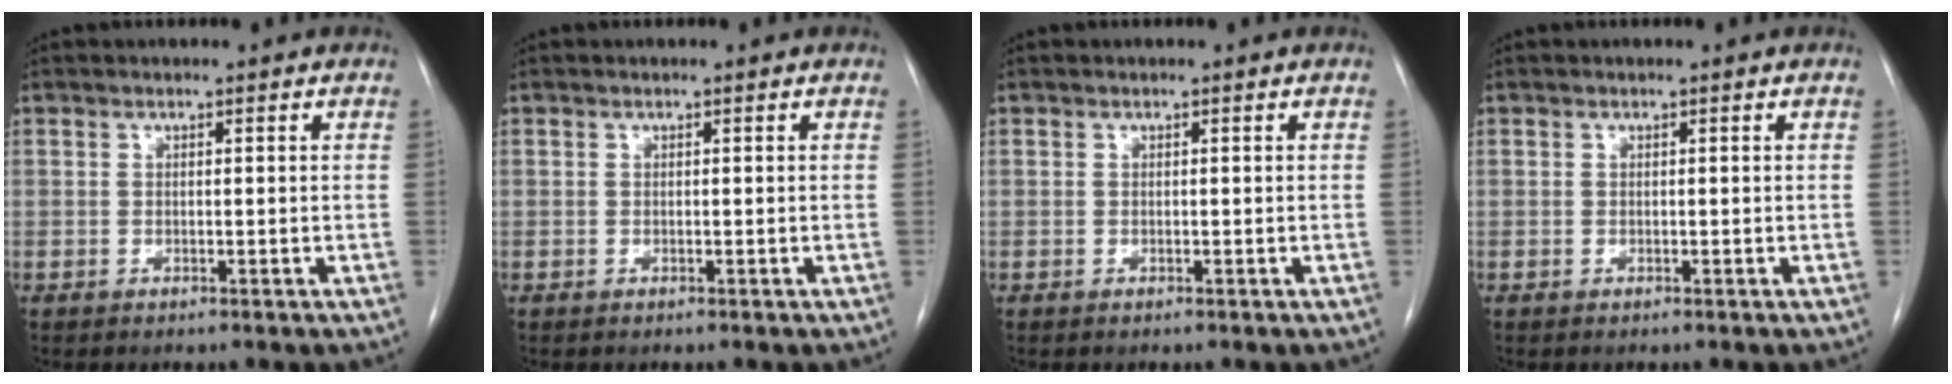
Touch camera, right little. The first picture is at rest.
{"total": 0.0}
{"total": 0.0}
{"total": 0.0}